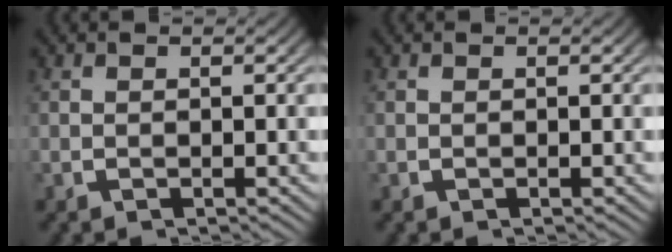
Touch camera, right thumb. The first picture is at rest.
{"total": 0.0}